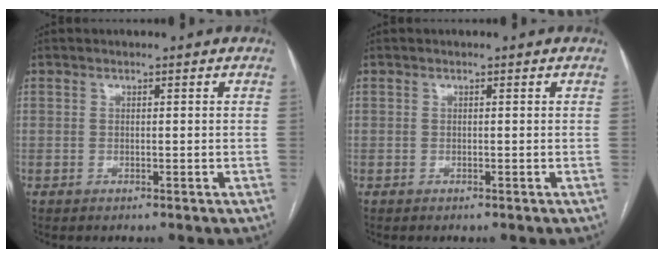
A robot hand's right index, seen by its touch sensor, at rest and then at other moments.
{"total": 0.0}